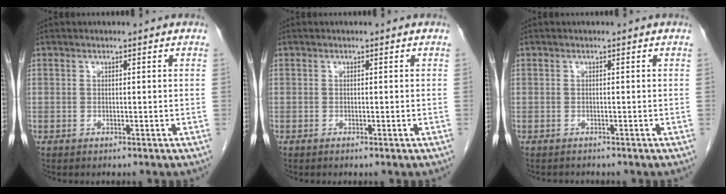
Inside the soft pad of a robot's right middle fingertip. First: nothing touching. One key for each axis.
{"total": 0.5, "fx": -0.4, "fy": 0.0, "fz": 0.4, "tx": -0.008, "ty": -0.001, "tz": -0.004}
{"total": 1.2, "fx": -1.0, "fy": 0.5, "fz": -0.1, "tx": -0.008, "ty": 0.000, "tz": -0.018}